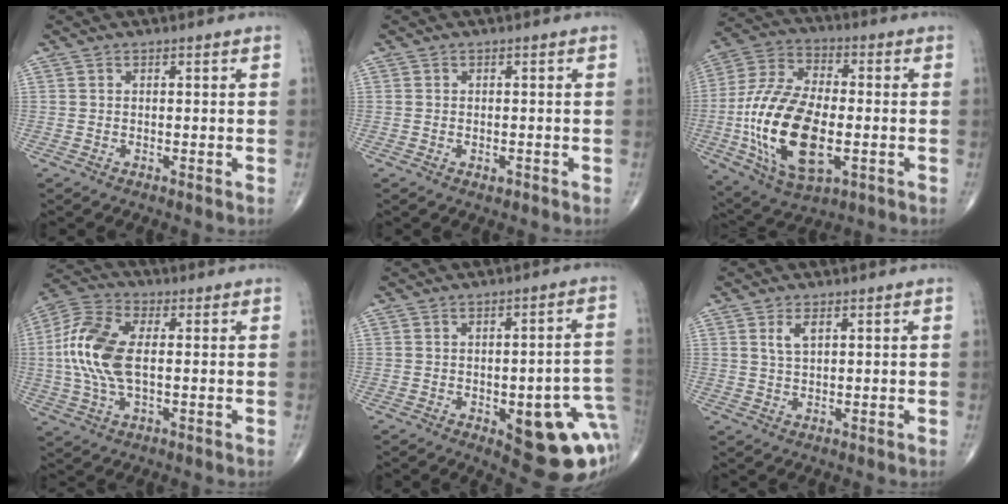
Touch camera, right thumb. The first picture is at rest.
{"total": 1.0, "force": [-0.4, 0.6, 0.6], "torque": [-0.006, 0.002, -0.004]}
{"total": 21.6, "force": [-3.9, 11.0, 18.2], "torque": [-0.361, 0.006, -0.062]}
{"total": 13.1, "force": [0.5, 6.6, 11.3], "torque": [-0.257, 0.017, 0.004]}
{"total": 18.0, "force": [-4.9, 6.9, 15.9], "torque": [-0.138, 0.024, -0.032]}
{"total": 2.8, "force": [1.2, 1.2, 2.2], "torque": [-0.045, -0.001, 0.027]}